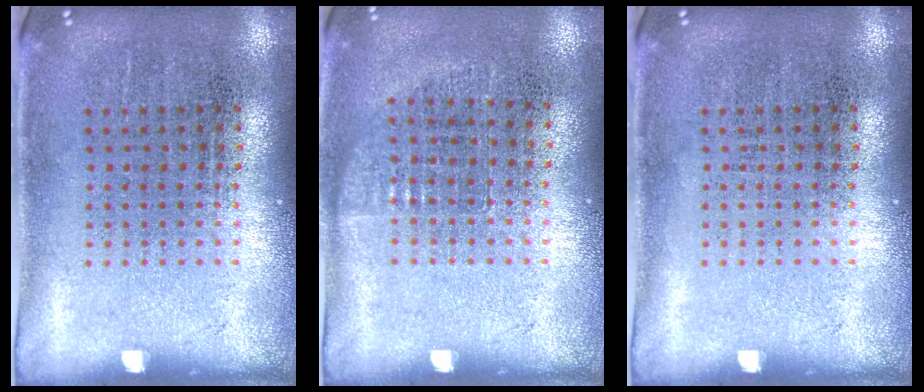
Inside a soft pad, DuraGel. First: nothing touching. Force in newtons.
{"total": 0.7, "press": 0.7, "slide": 0.2}
{"total": 0.0}